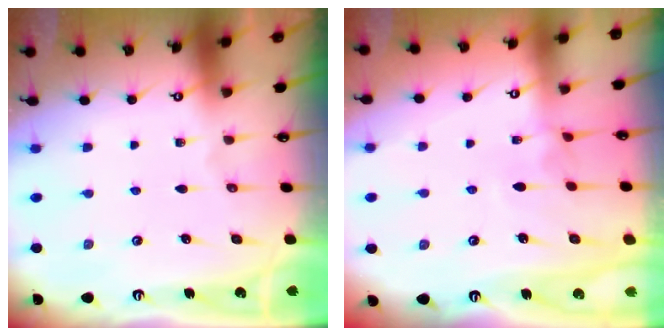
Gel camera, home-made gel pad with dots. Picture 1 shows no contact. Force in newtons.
{"total": 4.0, "press": 4.0, "slide": 0.2}